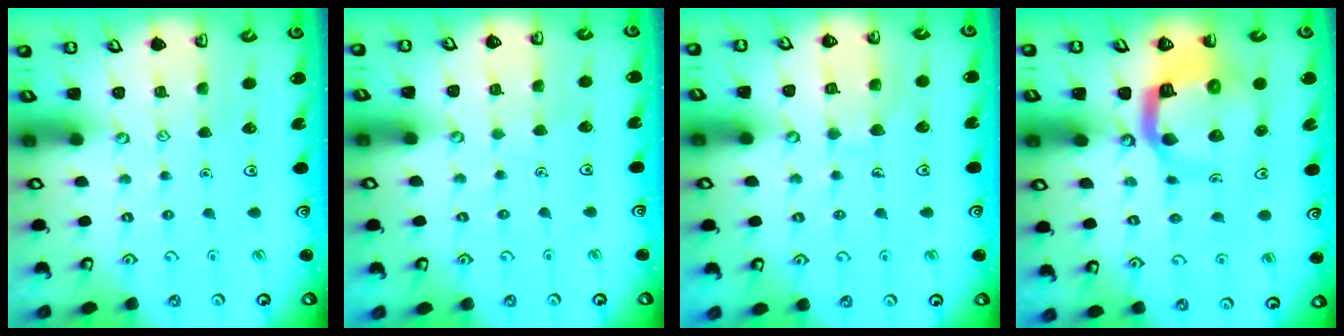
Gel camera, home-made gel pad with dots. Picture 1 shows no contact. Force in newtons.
{"total": 1.5, "press": 1.5, "slide": 0.2}
{"total": 7.3, "press": 7.3, "slide": 0.7}
{"total": 10.6, "press": 10.5, "slide": 1.3}